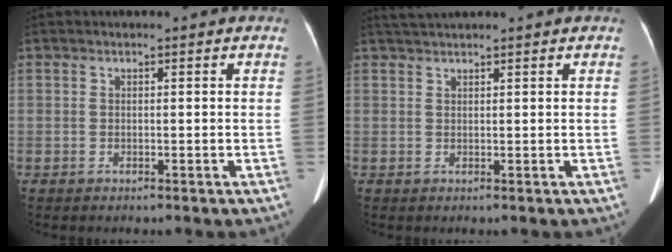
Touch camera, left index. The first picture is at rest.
{"total": 3.0, "force": [2.8, -0.3, 1.2], "torque": [-0.016, 0.029, 0.053]}